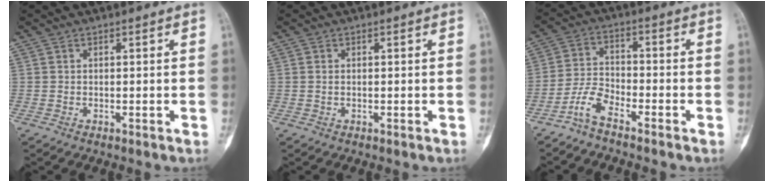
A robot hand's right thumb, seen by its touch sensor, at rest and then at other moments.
{"total": 0.5, "force": [-0.1, 0.2, 0.5], "torque": [-0.011, 0.000, -0.001]}
{"total": 5.4, "force": [-4.3, 1.5, 2.9], "torque": [-0.063, 0.028, -0.093]}